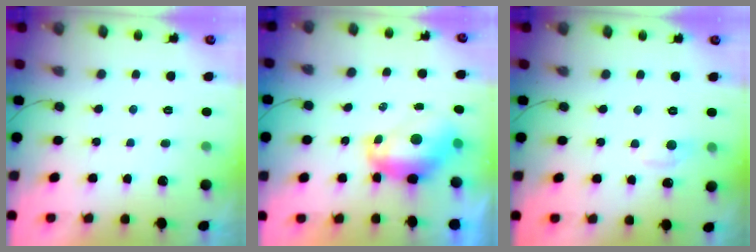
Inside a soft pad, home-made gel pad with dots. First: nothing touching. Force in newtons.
{"total": 8.7, "press": 8.6, "slide": 0.9}
{"total": 6.5, "press": 6.4, "slide": 0.9}